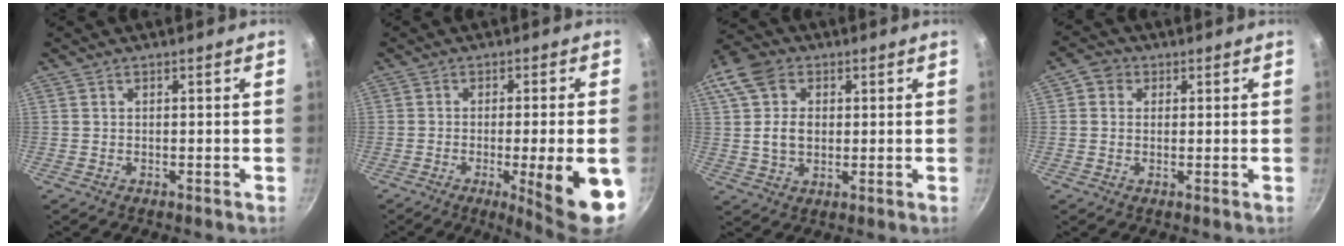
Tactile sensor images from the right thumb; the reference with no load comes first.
{"total": 13.3, "force": [-4.1, 1.9, 12.5], "torque": [-0.163, 0.002, -0.052]}
{"total": 11.9, "force": [2.2, 9.0, 7.4], "torque": [-0.138, 0.013, 0.030]}
{"total": 3.6, "force": [0.8, 3.2, 1.4], "torque": [-0.003, -0.001, 0.002]}